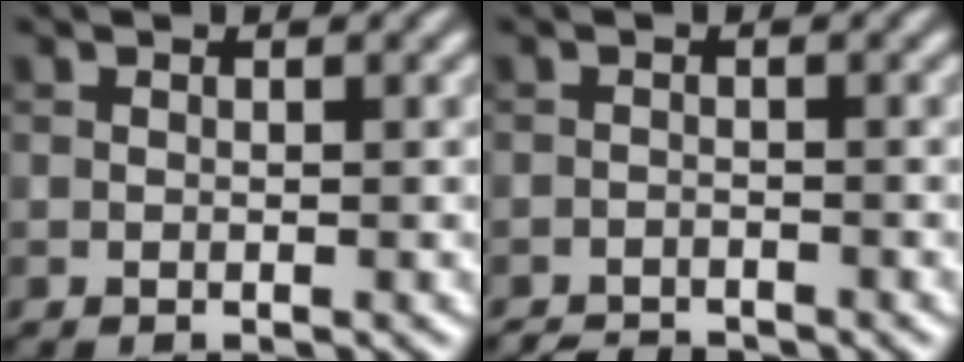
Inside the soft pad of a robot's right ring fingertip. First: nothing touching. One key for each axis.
{"total": 1.9, "fx": -1.8, "fy": 0.3, "fz": 0.2, "tx": 0.002, "ty": -0.003, "tz": -0.035}